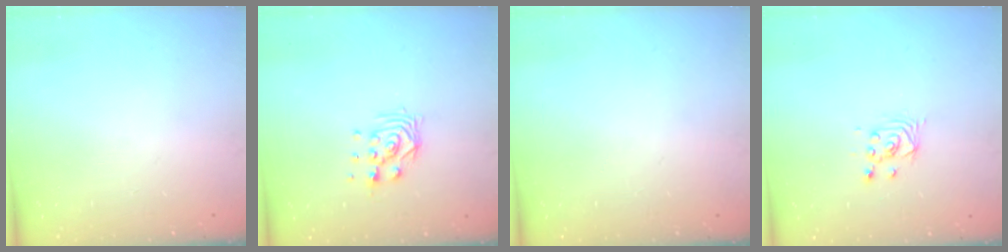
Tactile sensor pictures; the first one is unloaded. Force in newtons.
{"total": 6.6, "press": 6.5, "slide": 0.5}
{"total": 0.0}
{"total": 2.6, "press": 2.6, "slide": 0.1}